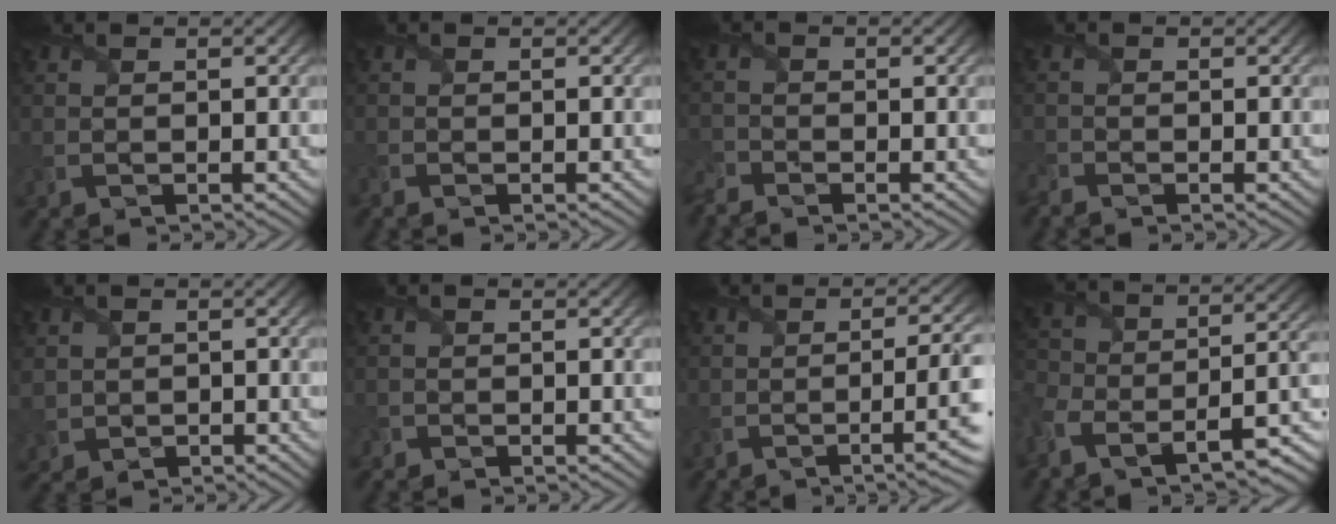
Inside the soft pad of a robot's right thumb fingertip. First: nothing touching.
{"total": 0.7, "force": [-0.7, 0.2, 0.1], "torque": [-0.004, -0.005, -0.013]}
{"total": 2.4, "force": [-2.3, 0.7, 0.5], "torque": [-0.014, -0.012, -0.057]}
{"total": 1.5, "force": [-1.5, 0.3, 0.2], "torque": [-0.010, -0.012, -0.039]}
{"total": 2.6, "force": [0.2, 2.6, 0.4], "torque": [-0.025, -0.013, 0.002]}
{"total": 0.6, "force": [-0.5, 0.3, -0.1], "torque": [0.004, -0.004, -0.009]}
{"total": 7.4, "force": [-1.7, 1.8, 6.9], "torque": [-0.094, -0.009, -0.029]}
{"total": 11.7, "force": [-7.1, 6.2, 6.9], "torque": [-0.151, -0.040, -0.111]}